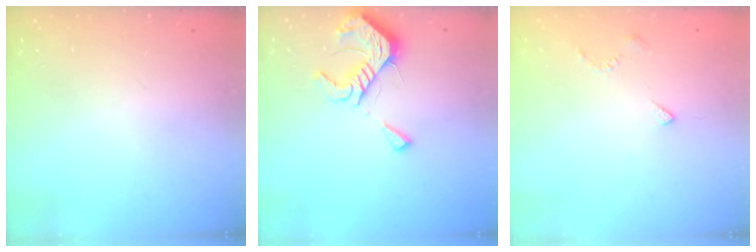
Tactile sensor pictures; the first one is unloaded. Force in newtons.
{"total": 13.1, "press": 13.1, "slide": 0.5}
{"total": 3.2, "press": 3.1, "slide": 0.8}